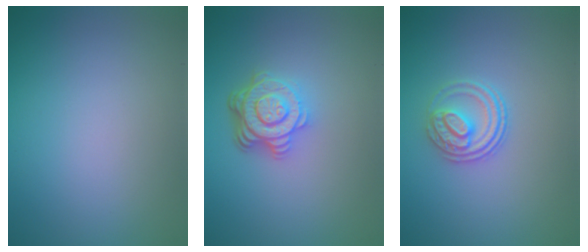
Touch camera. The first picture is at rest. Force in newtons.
{"total": 4.7, "press": 3.4, "slide": 3.3}
{"total": 3.0, "press": 2.6, "slide": 1.5}